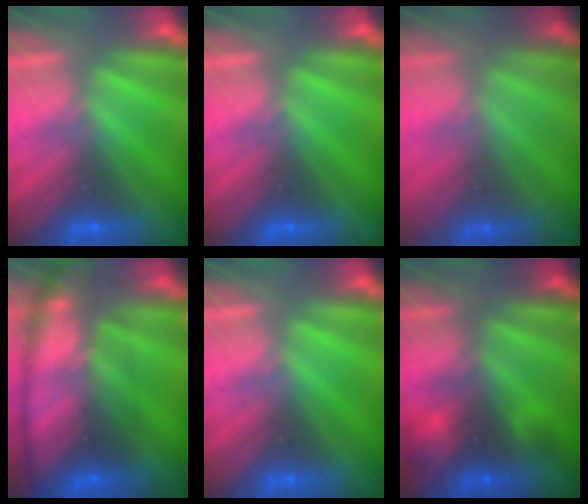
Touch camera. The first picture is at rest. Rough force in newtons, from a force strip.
{"total": 0.0}
{"total": 1.7}
{"total": 7.4}
{"total": 0.0}
{"total": 2.3}